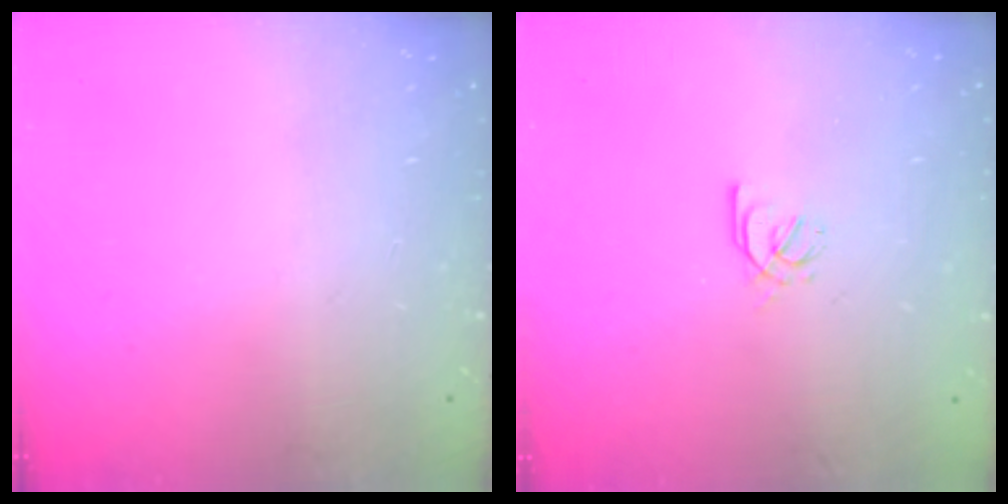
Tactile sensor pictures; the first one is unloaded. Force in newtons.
{"total": 1.7, "press": 1.6, "slide": 0.5}